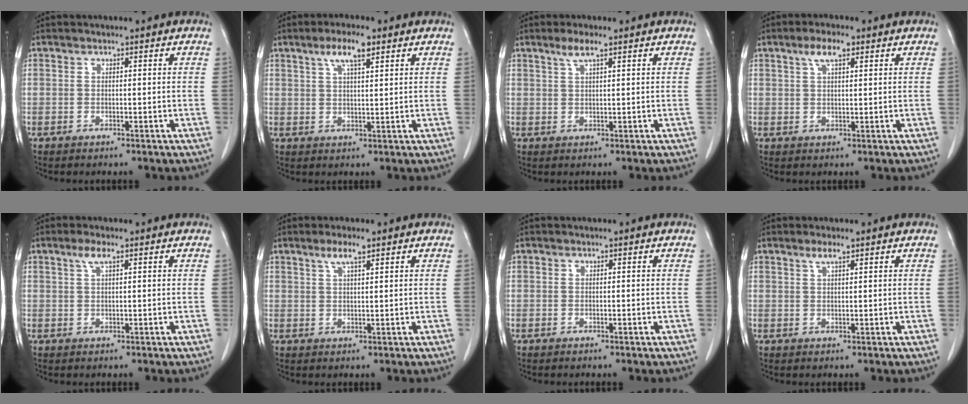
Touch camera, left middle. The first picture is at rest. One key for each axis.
{"total": 5.3, "fx": 3.1, "fy": 0.9, "fz": 4.2, "tx": -0.083, "ty": 0.006, "tz": 0.055}
{"total": 2.8, "fx": 1.8, "fy": 0.1, "fz": 2.1, "tx": -0.050, "ty": 0.002, "tz": 0.037}
{"total": 3.8, "fx": 2.2, "fy": 1.1, "fz": 2.9, "tx": -0.062, "ty": 0.008, "tz": 0.042}
{"total": 2.1, "fx": 1.2, "fy": 0.3, "fz": 1.7, "tx": -0.040, "ty": 0.006, "tz": 0.026}
{"total": 3.0, "fx": 2.0, "fy": 0.2, "fz": 2.2, "tx": -0.048, "ty": 0.002, "tz": 0.039}
{"total": 0.0}
{"total": 1.7, "fx": 1.2, "fy": 0.0, "fz": 1.2, "tx": -0.026, "ty": 0.001, "tz": 0.026}